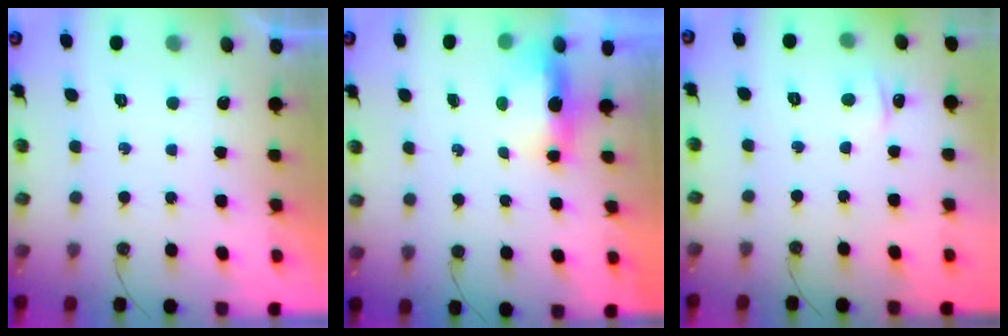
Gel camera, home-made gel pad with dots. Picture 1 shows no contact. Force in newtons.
{"total": 14.4, "press": 7.0, "slide": 12.6}
{"total": 2.3, "press": 2.2, "slide": 0.3}